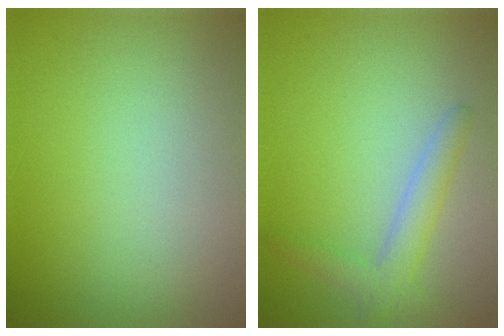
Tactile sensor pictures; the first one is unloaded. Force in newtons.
{"total": 2.6, "press": 2.5, "slide": 0.1}